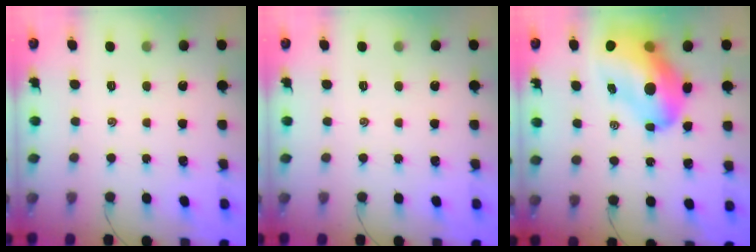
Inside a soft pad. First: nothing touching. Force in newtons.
{"total": 0.0}
{"total": 19.5, "press": 18.6, "slide": 5.7}